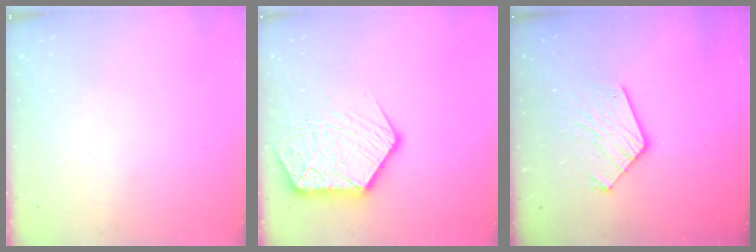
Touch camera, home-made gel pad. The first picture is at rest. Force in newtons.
{"total": 16.0, "press": 16.0, "slide": 1.3}
{"total": 12.7, "press": 12.7, "slide": 1.2}